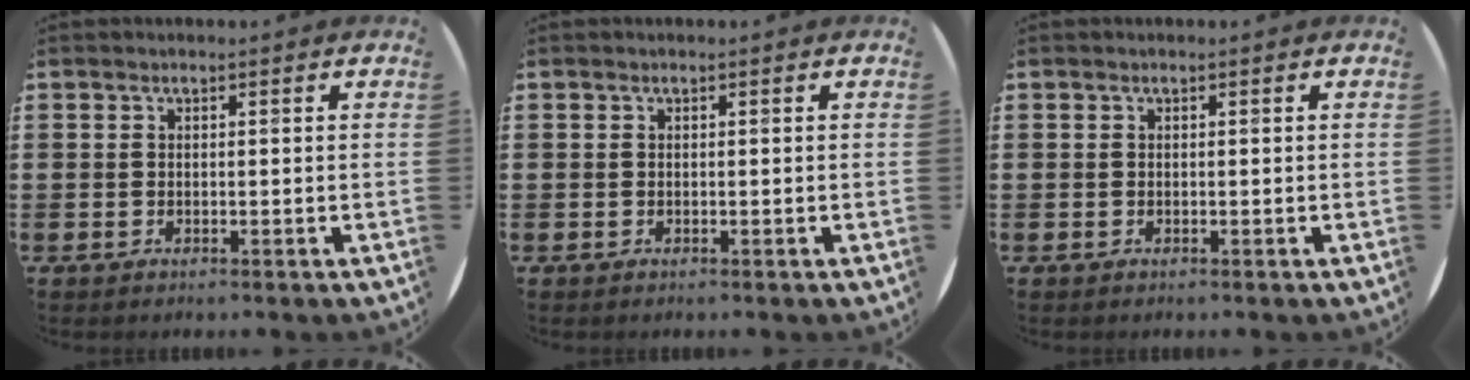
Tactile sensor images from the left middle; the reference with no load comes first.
{"total": 0.0}
{"total": 0.0}